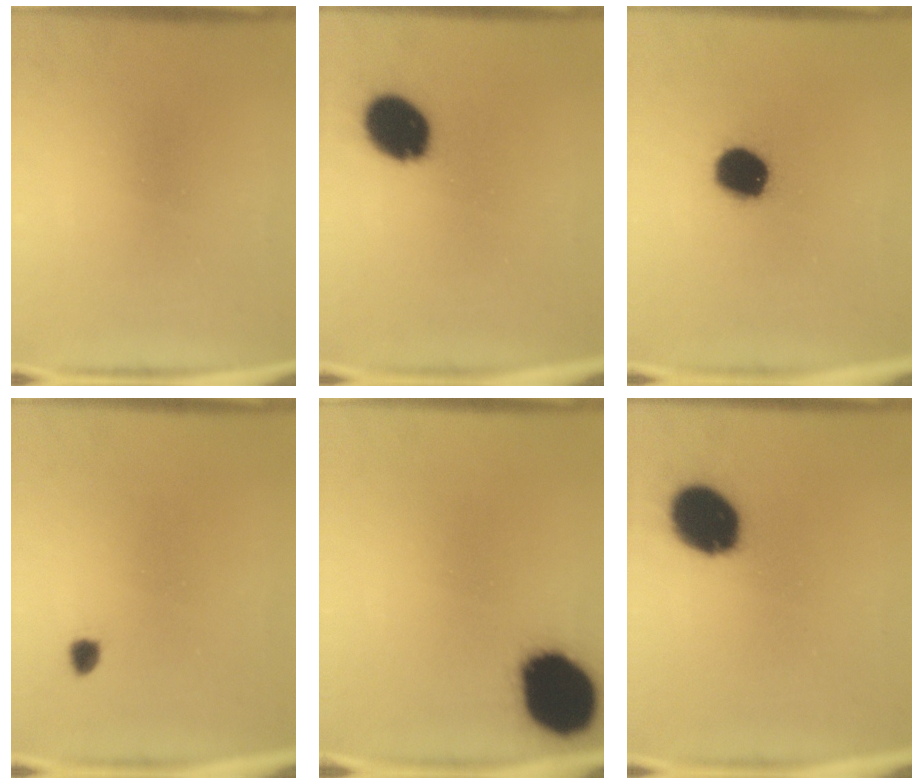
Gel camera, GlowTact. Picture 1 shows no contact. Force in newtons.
{"total": 12.6}
{"total": 11.3}
{"total": 1.3}
{"total": 18.7}
{"total": 15.0}